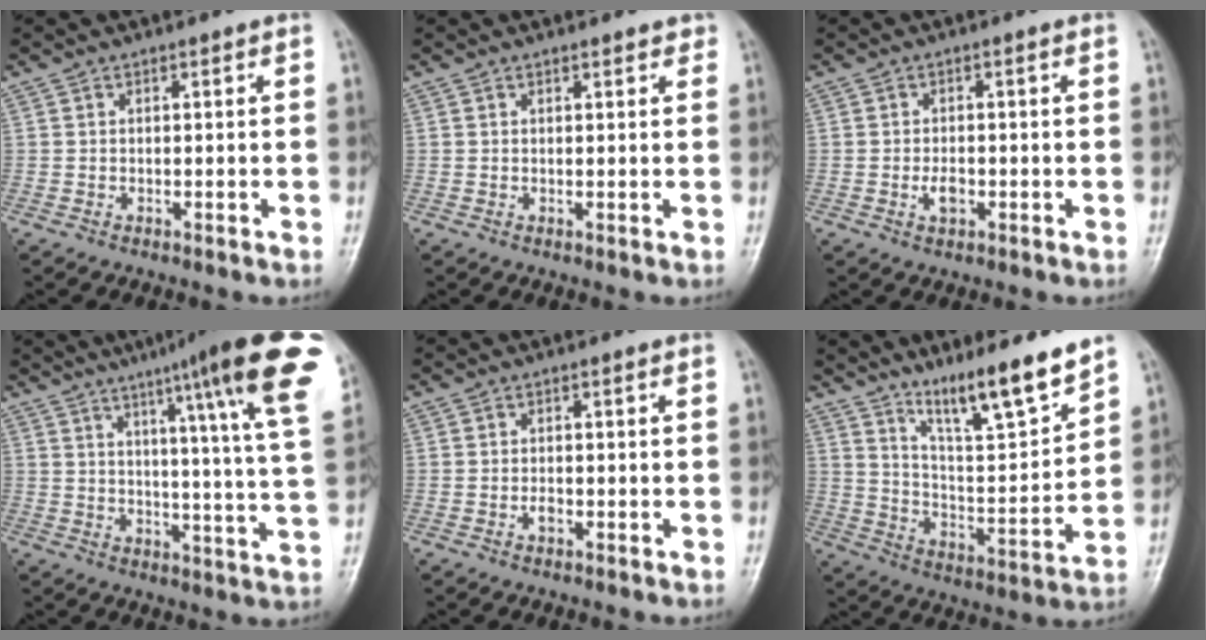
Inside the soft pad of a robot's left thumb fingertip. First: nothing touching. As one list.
[{"total": 1.3, "force": [1.0, 0.4, 0.6], "torque": [-0.007, -0.003, 0.011]}, {"total": 2.6, "force": [-0.8, 1.5, 2.0], "torque": [-0.034, 0.003, -0.013]}, {"total": 22.5, "force": [12.2, 1.9, 18.8], "torque": [-0.245, -0.039, 0.151]}, {"total": 1.3, "force": [-0.6, 0.7, 1.0], "torque": [-0.014, 0.002, -0.010]}, {"total": 13.5, "force": [10.6, 1.9, 8.2], "torque": [-0.116, -0.077, 0.184]}]